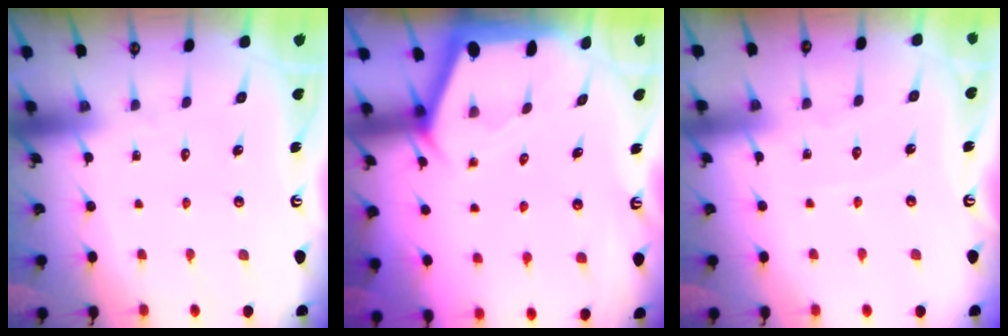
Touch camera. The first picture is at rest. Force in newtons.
{"total": 3.2, "press": 3.2, "slide": 0.2}
{"total": 2.2, "press": 2.2, "slide": 0.3}